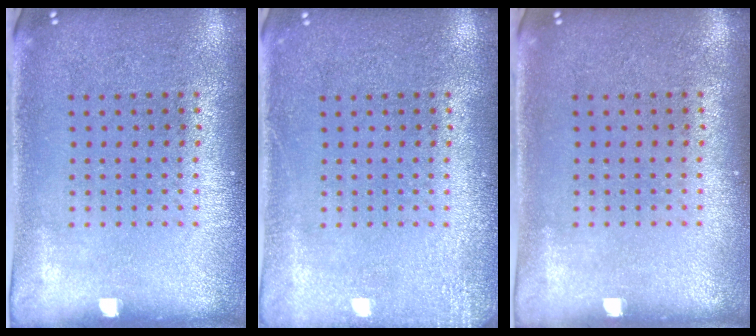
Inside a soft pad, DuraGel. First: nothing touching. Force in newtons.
{"total": 1.7, "press": 1.7, "slide": 0.3}
{"total": 0.0}